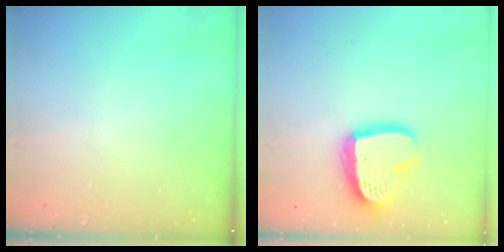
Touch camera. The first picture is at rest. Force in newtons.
{"total": 18.9, "press": 18.8, "slide": 1.7}